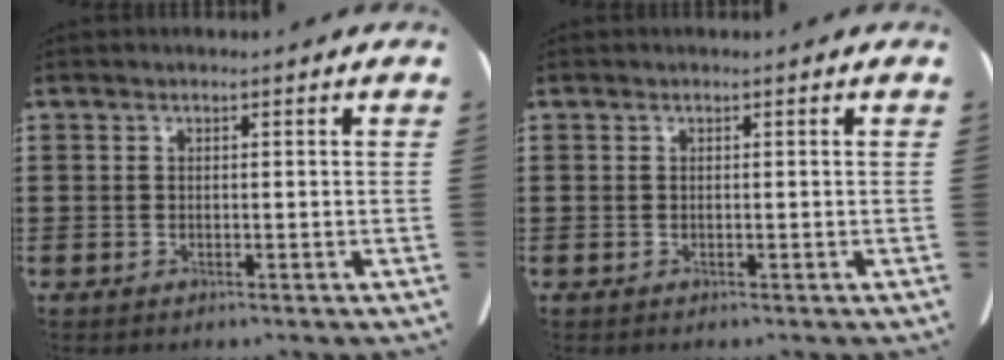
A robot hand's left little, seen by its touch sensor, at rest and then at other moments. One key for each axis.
{"total": 0.0}